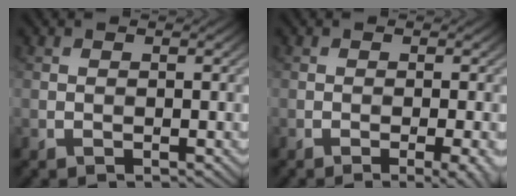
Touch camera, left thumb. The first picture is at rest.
{"total": 3.6, "force": [-1.5, 0.8, 3.1], "torque": [-0.040, 0.004, -0.021]}